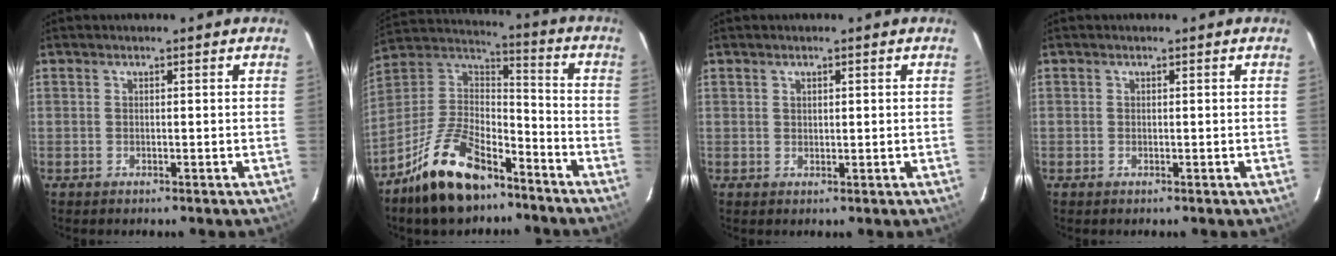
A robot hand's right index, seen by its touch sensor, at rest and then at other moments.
{"total": 18.3, "force": [-12.4, 8.1, 10.7], "torque": [-0.225, 0.016, -0.222]}
{"total": 1.0, "force": [0.6, 0.6, 0.5], "torque": [-0.006, 0.004, 0.011]}
{"total": 0.0}